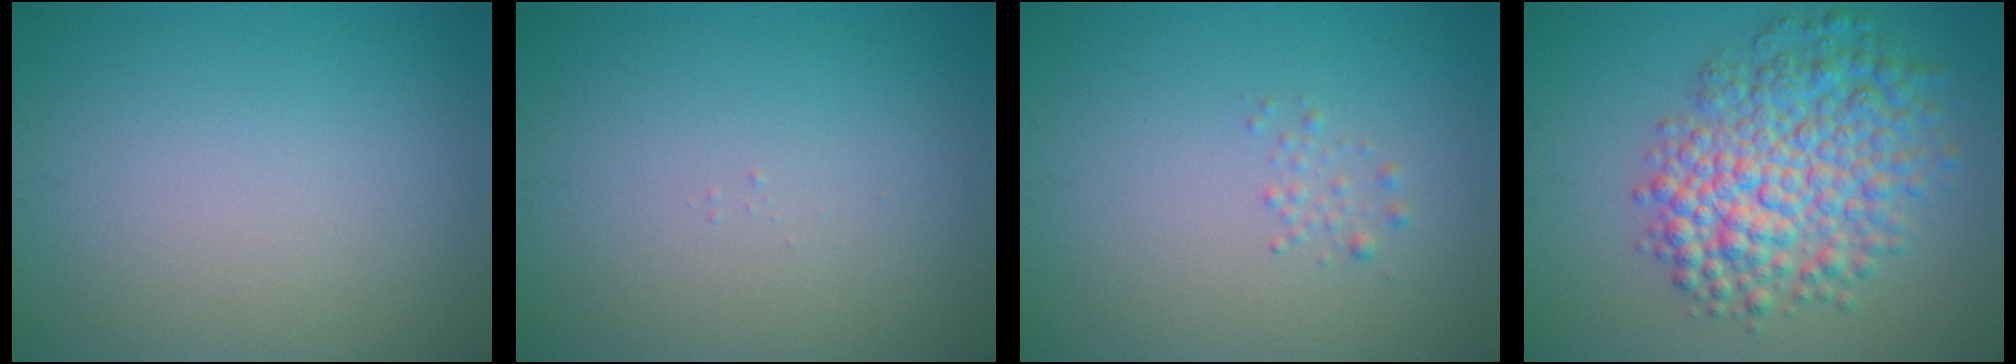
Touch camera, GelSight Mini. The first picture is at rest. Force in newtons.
{"total": 0.0}
{"total": 0.8, "press": 0.8, "slide": 0.0}
{"total": 8.1, "press": 8.1, "slide": 0.2}